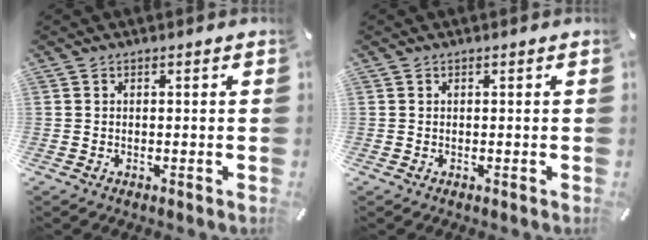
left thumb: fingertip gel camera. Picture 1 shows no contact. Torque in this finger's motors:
{"motor_torque": [-0.30, -0.27, -0.15, 0.28, -0.01]}